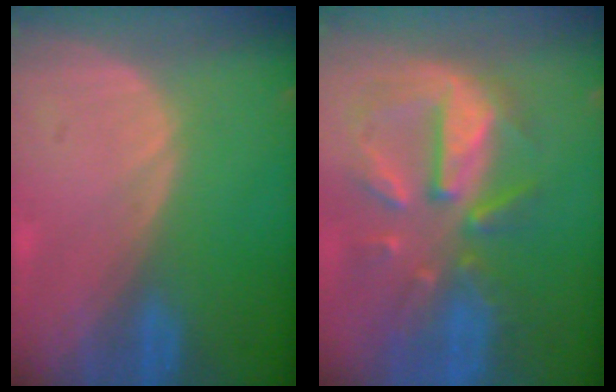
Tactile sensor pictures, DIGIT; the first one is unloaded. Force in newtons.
{"total": 10.3, "press": 9.3, "slide": 4.5}